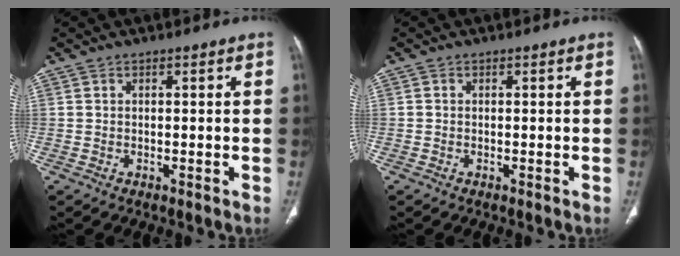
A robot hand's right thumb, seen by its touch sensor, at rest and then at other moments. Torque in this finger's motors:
{"motor_torque": [0.02, -0.02, -0.42, 0.29, -0.02]}